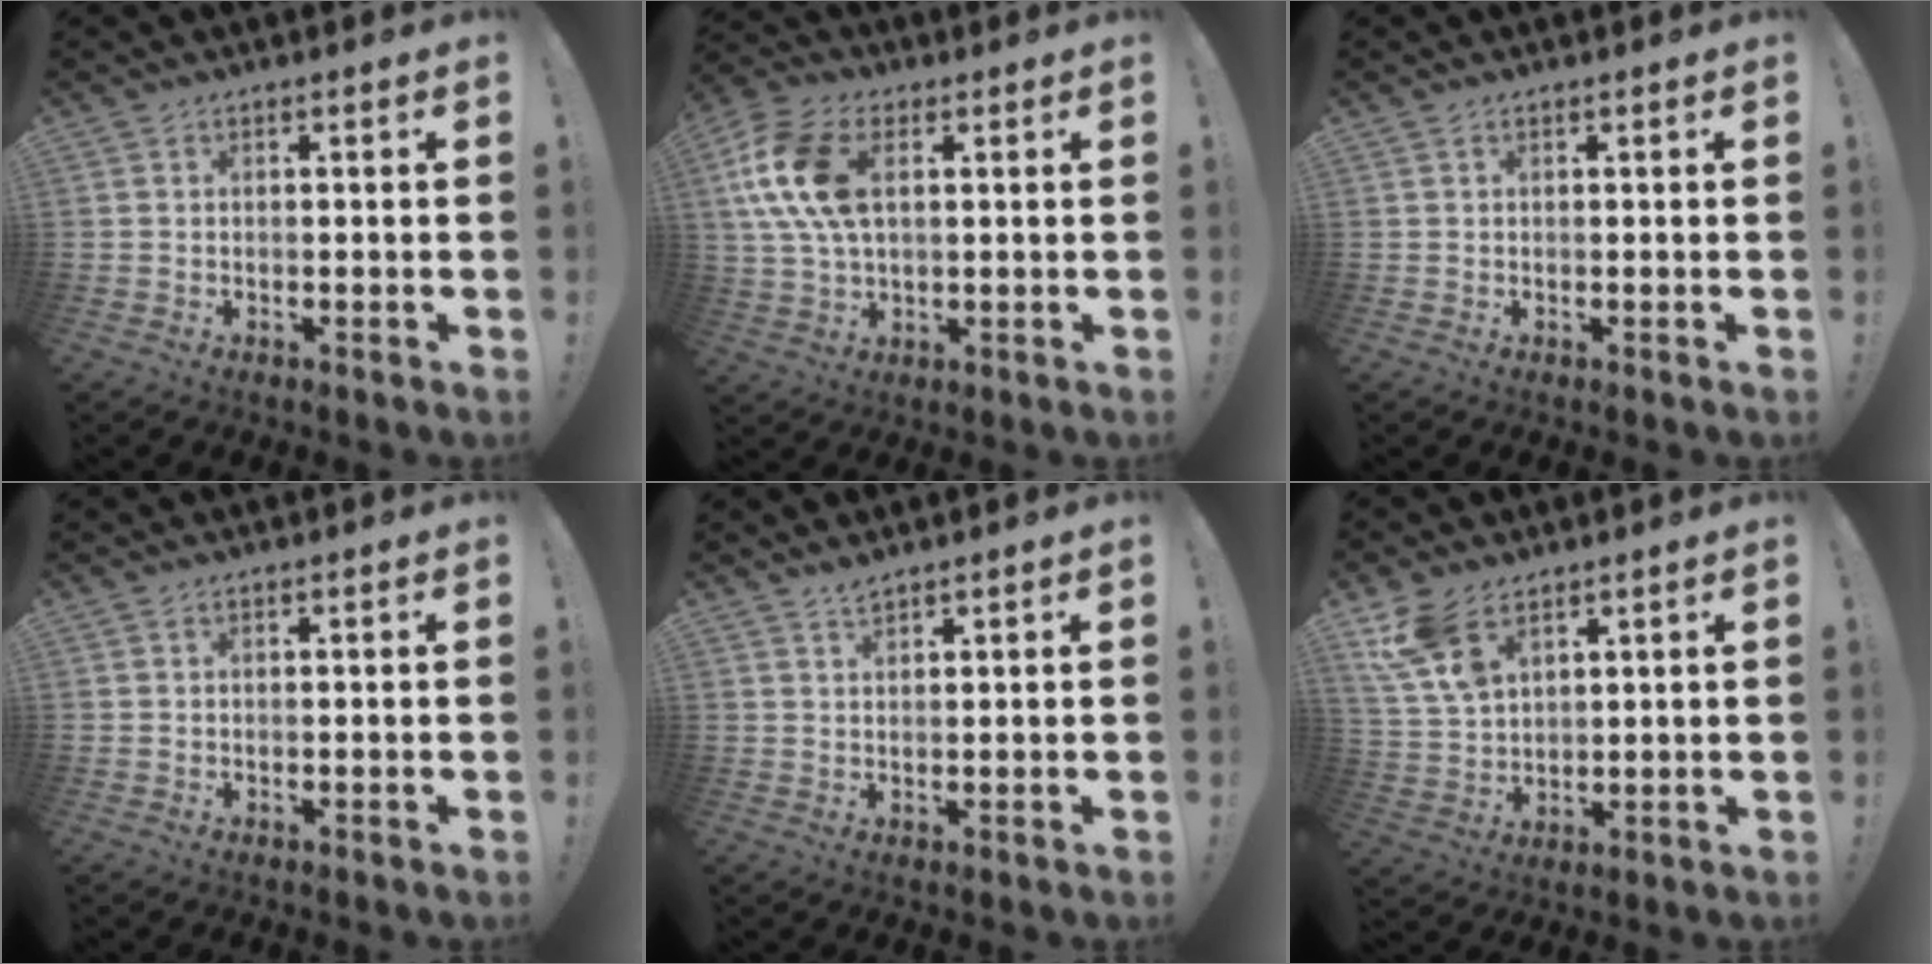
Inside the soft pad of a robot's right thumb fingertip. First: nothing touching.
{"total": 15.5, "force": [3.8, 9.7, 11.4], "torque": [-0.231, 0.004, 0.074]}
{"total": 0.0}
{"total": 0.0}
{"total": 2.2, "force": [2.0, 0.2, 0.8], "torque": [-0.009, -0.012, 0.036]}
{"total": 11.1, "force": [6.6, 6.1, 6.4], "torque": [-0.126, -0.021, 0.132]}